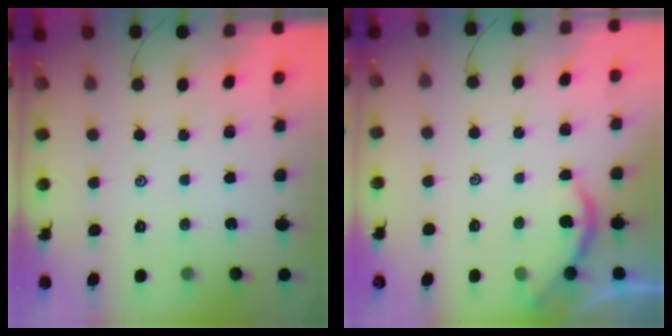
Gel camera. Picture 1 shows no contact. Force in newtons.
{"total": 2.4, "press": 2.3, "slide": 0.5}